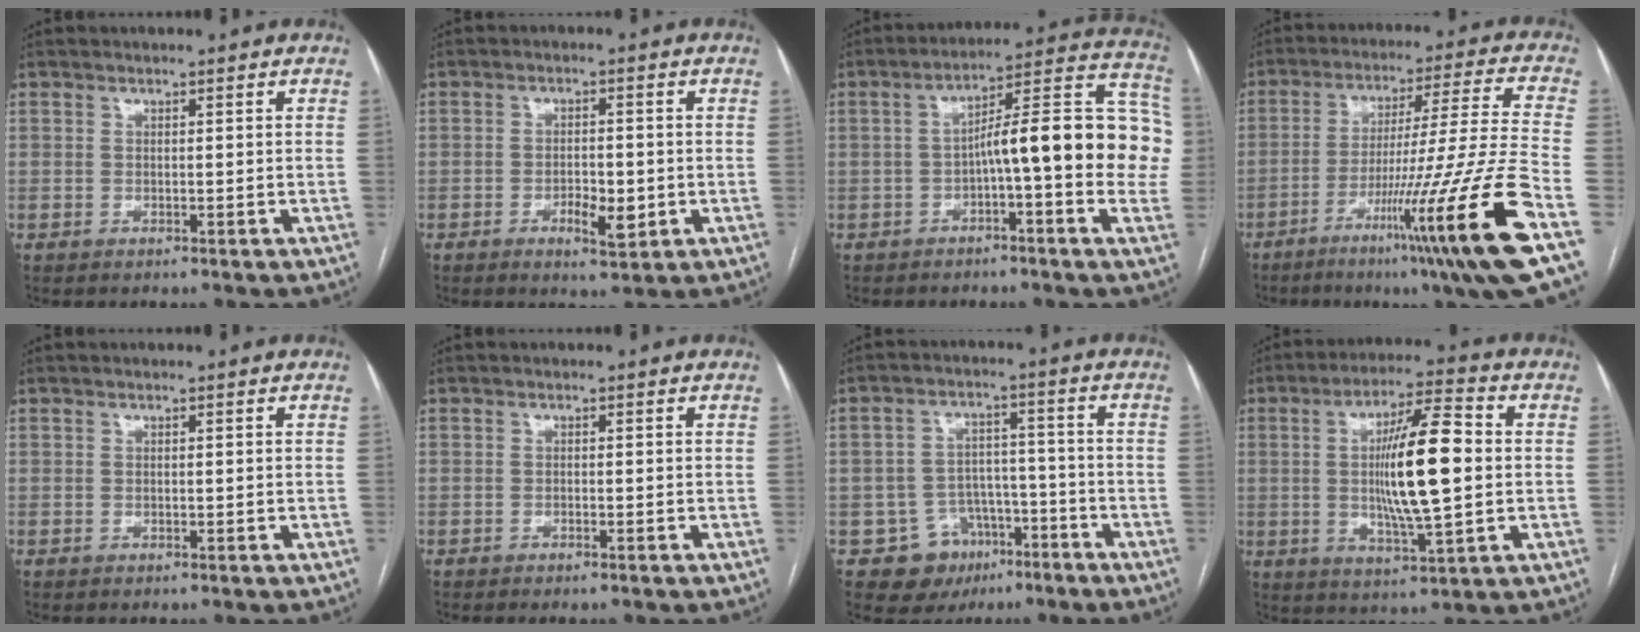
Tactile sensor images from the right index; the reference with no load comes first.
{"total": 4.6, "force": [-1.5, 1.7, 4.1], "torque": [-0.067, 0.000, -0.015]}
{"total": 17.7, "force": [-0.9, 3.1, 17.4], "torque": [-0.224, 0.051, -0.011]}
{"total": 23.6, "force": [-10.4, -1.5, 21.1], "torque": [-0.294, -0.027, -0.166]}
{"total": 0.0}
{"total": 1.0, "force": [-0.8, 0.0, 0.5], "torque": [-0.011, -0.002, -0.013]}
{"total": 8.6, "force": [-4.5, 7.1, 1.9], "torque": [-0.021, 0.020, -0.058]}
{"total": 13.9, "force": [0.5, 1.9, 13.7], "torque": [-0.241, 0.005, 0.006]}